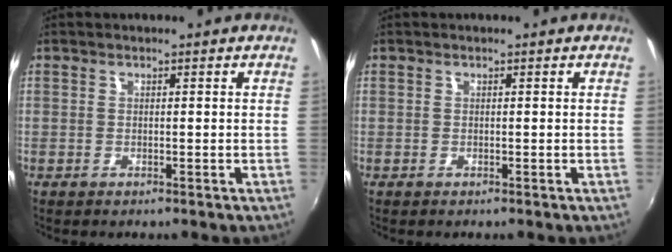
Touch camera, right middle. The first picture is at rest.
{"total": 0.0}